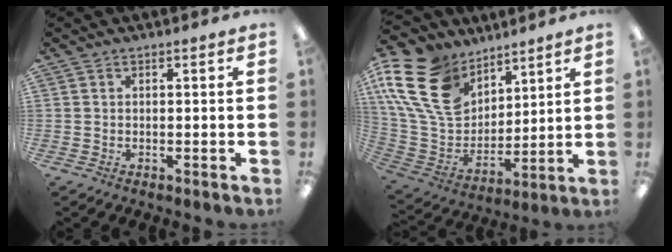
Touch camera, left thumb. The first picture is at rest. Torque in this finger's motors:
{"motor_torque": [0.58, 0.92, 1.59, -1.18, 0.57]}